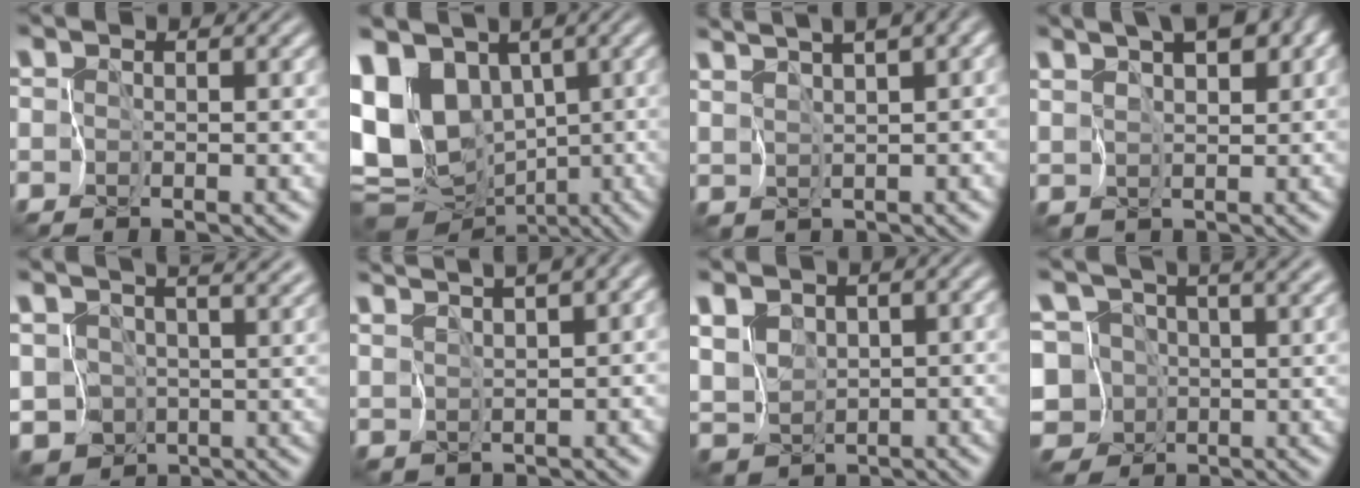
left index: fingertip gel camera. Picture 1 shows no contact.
{"total": 11.8, "force": [1.2, 8.9, 7.7], "torque": [-0.171, -0.014, 0.041]}
{"total": 7.7, "force": [4.8, 2.5, 5.5], "torque": [-0.116, 0.017, 0.093]}
{"total": 7.1, "force": [3.7, 3.6, 4.9], "torque": [-0.086, 0.025, 0.057]}
{"total": 7.7, "force": [1.7, 5.4, 5.2], "torque": [-0.089, -0.004, 0.032]}
{"total": 5.4, "force": [4.3, 0.6, 3.2], "torque": [-0.075, 0.015, 0.080]}
{"total": 4.8, "force": [0.1, 4.0, 2.6], "torque": [-0.061, 0.005, -0.003]}
{"total": 7.4, "force": [-0.6, 5.8, 4.6], "torque": [-0.086, 0.022, -0.019]}